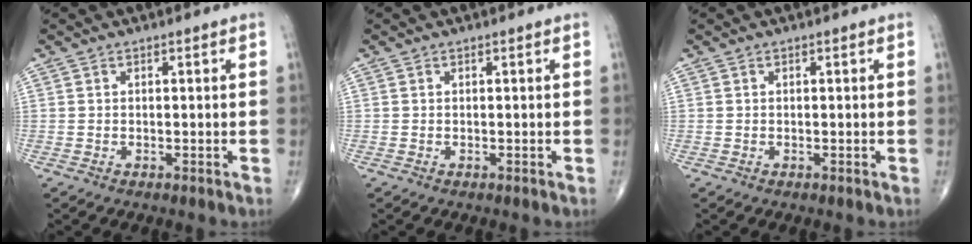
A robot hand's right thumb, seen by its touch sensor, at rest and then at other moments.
{"total": 0.0}
{"total": 0.0}